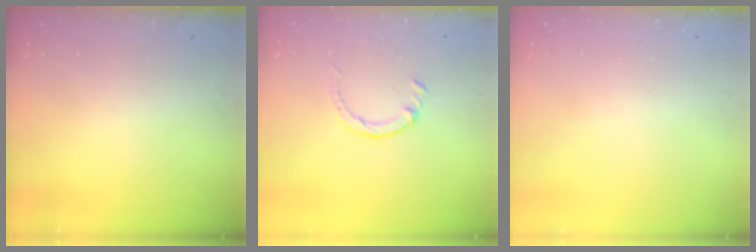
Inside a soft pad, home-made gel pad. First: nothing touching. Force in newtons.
{"total": 1.4, "press": 1.3, "slide": 0.3}
{"total": 2.6, "press": 2.6, "slide": 0.2}